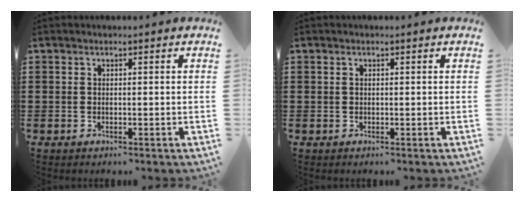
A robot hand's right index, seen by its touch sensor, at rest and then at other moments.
{"total": 0.0}